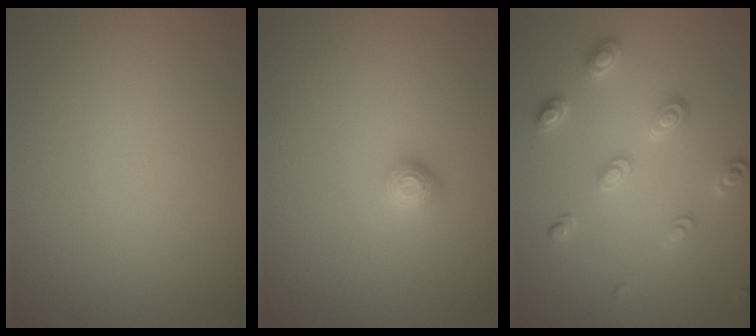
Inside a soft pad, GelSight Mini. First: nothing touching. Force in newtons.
{"total": 1.1, "press": 1.1, "slide": 0.2}
{"total": 2.8, "press": 2.6, "slide": 1.1}